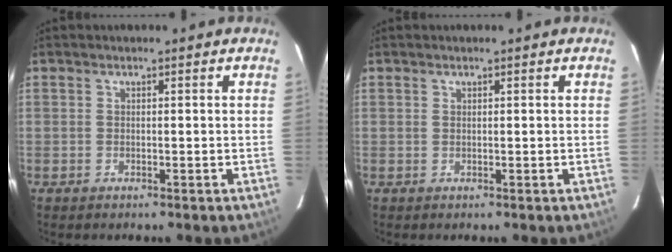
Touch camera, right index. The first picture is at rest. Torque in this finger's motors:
{"motor_torque": [0.06, 0.03, 0.03, -0.01]}